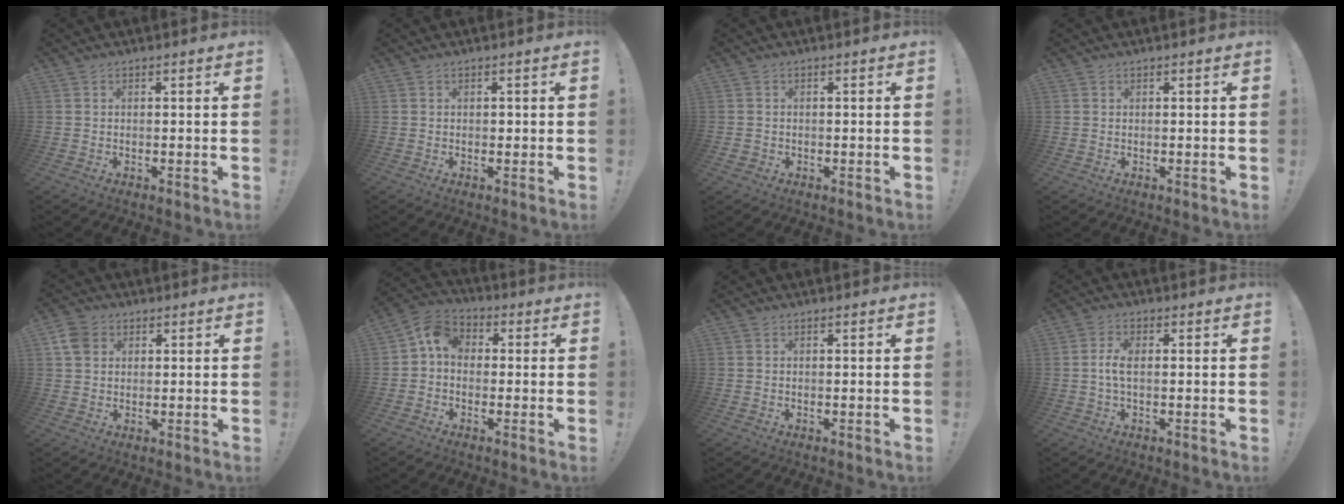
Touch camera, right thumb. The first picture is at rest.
{"total": 0.6, "force": [-0.1, 0.6, 0.2], "torque": [-0.011, 0.007, -0.001]}
{"total": 1.2, "force": [-0.5, 1.0, 0.4], "torque": [-0.011, 0.004, -0.008]}
{"total": 0.0}
{"total": 5.9, "force": [2.1, 4.8, 2.7], "torque": [-0.040, 0.002, 0.042]}
{"total": 7.4, "force": [0.4, 5.9, 4.5], "torque": [-0.079, 0.015, 0.012]}
{"total": 0.0}
{"total": 4.2, "force": [0.0, 1.8, 3.8], "torque": [-0.075, 0.006, -0.002]}